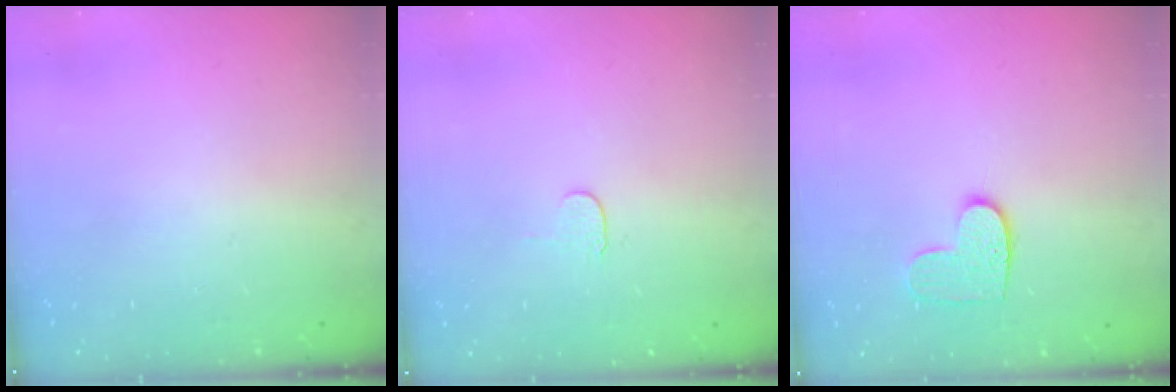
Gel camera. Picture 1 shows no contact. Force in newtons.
{"total": 3.9, "press": 3.8, "slide": 0.4}
{"total": 7.4, "press": 7.4, "slide": 0.2}